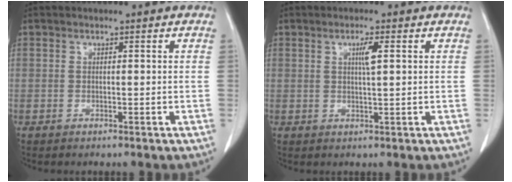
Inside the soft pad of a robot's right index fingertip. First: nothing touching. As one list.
[{"total": 2.6, "force": [0.8, 0.0, 2.4], "torque": [-0.044, -0.001, 0.013]}]